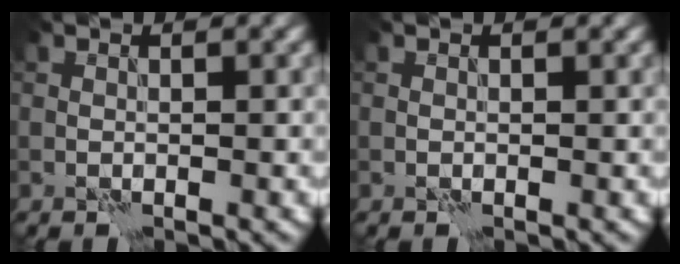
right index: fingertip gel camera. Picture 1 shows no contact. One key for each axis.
{"total": 0.0}